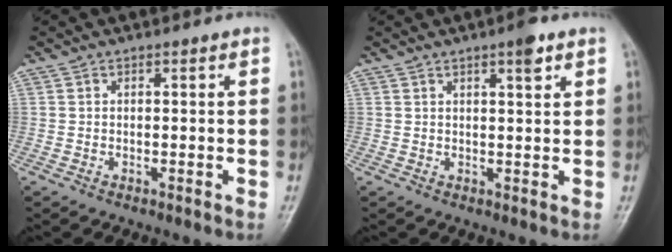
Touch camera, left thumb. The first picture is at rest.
{"total": 3.4, "force": [2.0, 0.7, 2.6], "torque": [-0.034, -0.009, 0.028]}